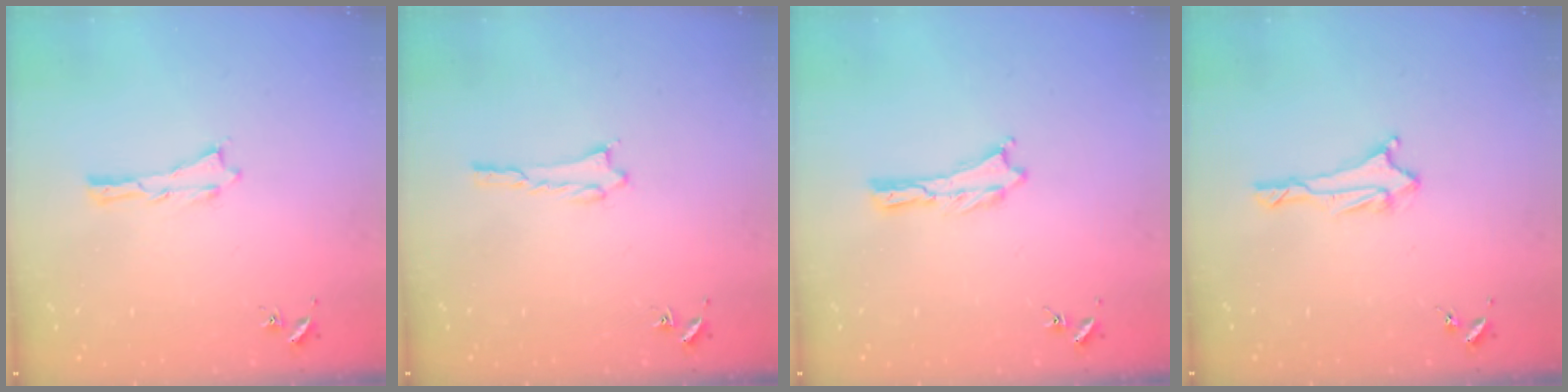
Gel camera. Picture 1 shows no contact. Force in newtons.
{"total": 1.4, "press": 1.4, "slide": 0.2}
{"total": 0.0}
{"total": 1.7, "press": 1.6, "slide": 0.6}